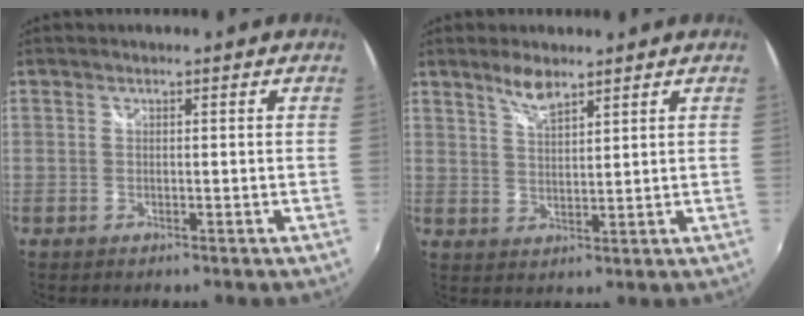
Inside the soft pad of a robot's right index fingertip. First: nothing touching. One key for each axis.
{"total": 4.4, "fx": 3.4, "fy": 1.1, "fz": 2.5, "tx": -0.045, "ty": 0.003, "tz": 0.065}